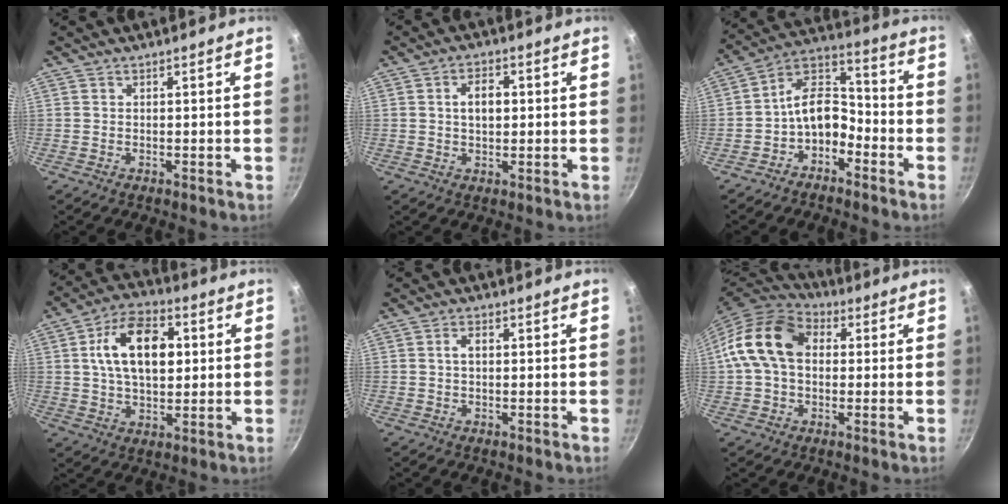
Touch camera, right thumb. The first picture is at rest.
{"total": 4.8, "force": [0.6, 3.0, 3.7], "torque": [-0.051, 0.009, 0.008]}
{"total": 9.5, "force": [-3.1, 6.8, 6.0], "torque": [-0.072, 0.059, -0.074]}
{"total": 15.0, "force": [2.9, 9.1, 11.6], "torque": [-0.173, 0.010, 0.039]}
{"total": 2.2, "force": [0.2, 1.3, 1.7], "torque": [-0.025, 0.007, 0.003]}
{"total": 14.8, "force": [1.8, 10.7, 10.1], "torque": [-0.159, 0.026, 0.014]}